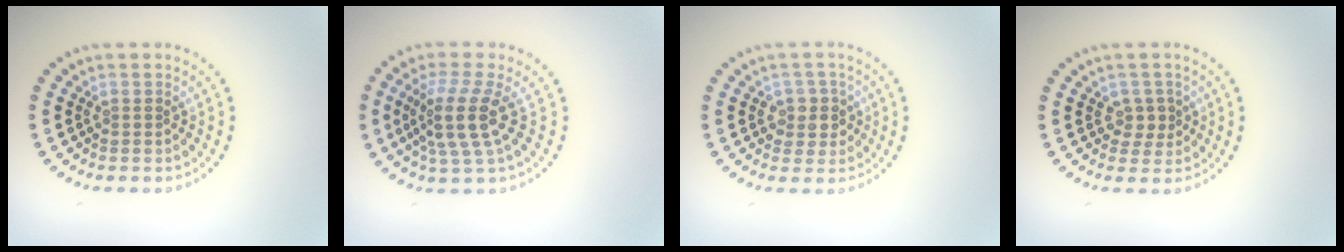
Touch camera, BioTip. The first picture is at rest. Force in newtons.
{"total": 4.3, "press": 3.3, "slide": 2.8}
{"total": 2.3, "press": 2.1, "slide": 0.8}
{"total": 1.7, "press": 1.5, "slide": 0.8}